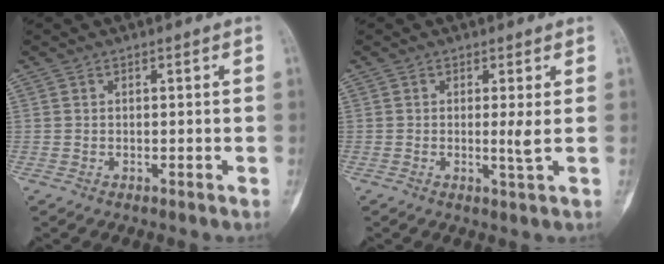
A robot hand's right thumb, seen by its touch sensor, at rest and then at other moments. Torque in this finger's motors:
{"motor_torque": [0.97, 1.32, 0.27, -0.04, 0.05]}